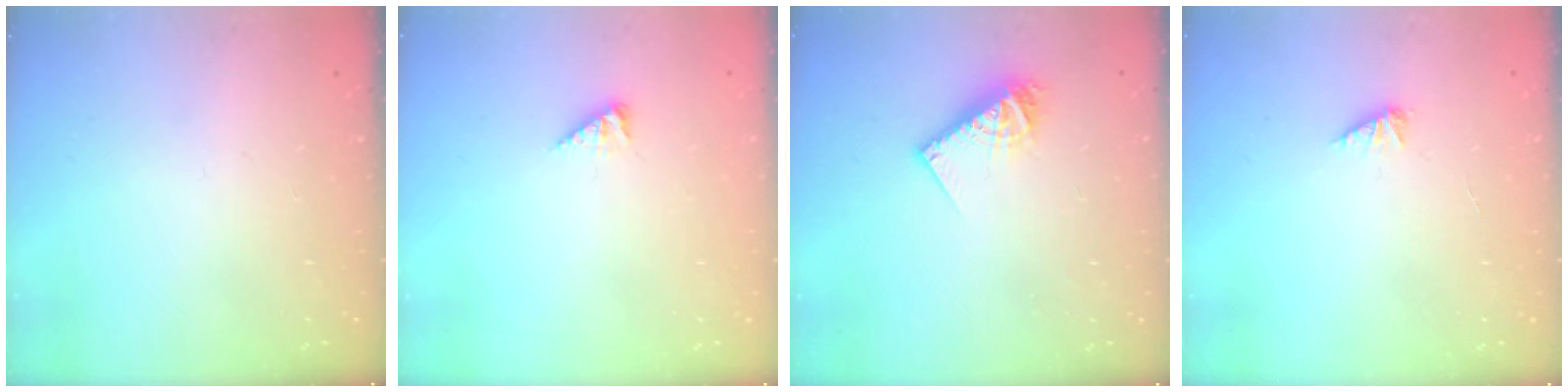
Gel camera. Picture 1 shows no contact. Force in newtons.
{"total": 4.6, "press": 4.6, "slide": 0.7}
{"total": 9.2, "press": 9.2, "slide": 0.8}
{"total": 2.0, "press": 2.0, "slide": 0.3}